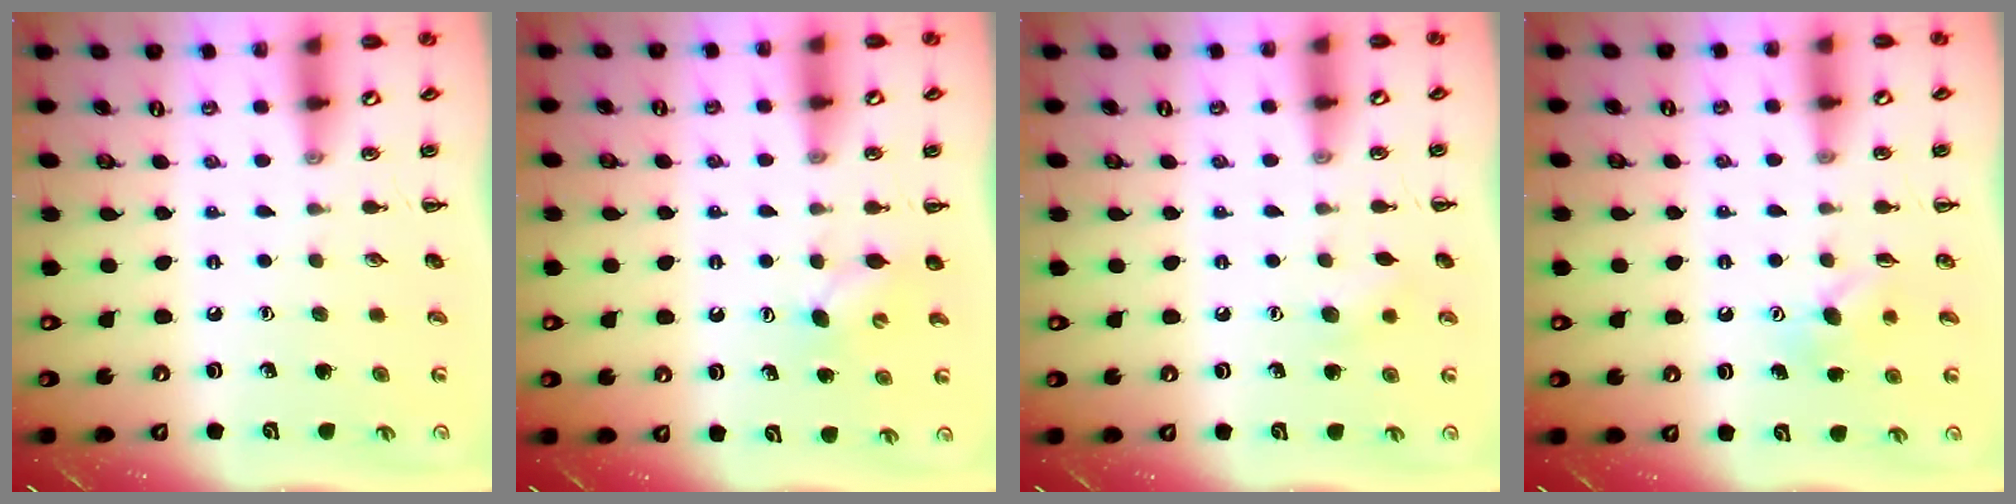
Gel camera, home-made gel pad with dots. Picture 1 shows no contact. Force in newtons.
{"total": 3.7, "press": 3.6, "slide": 0.6}
{"total": 6.8, "press": 6.7, "slide": 1.2}
{"total": 4.8, "press": 4.7, "slide": 1.1}